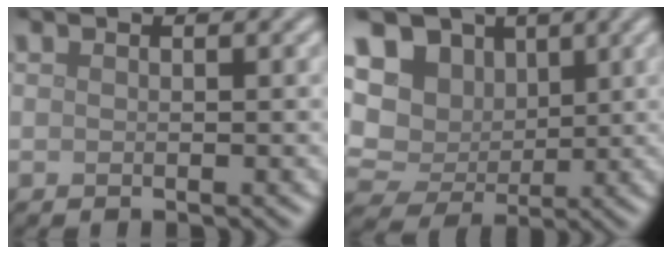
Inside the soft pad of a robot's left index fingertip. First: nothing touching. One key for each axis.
{"total": 9.9, "fx": 3.0, "fy": 8.0, "fz": 5.0, "tx": -0.109, "ty": 0.022, "tz": 0.035}